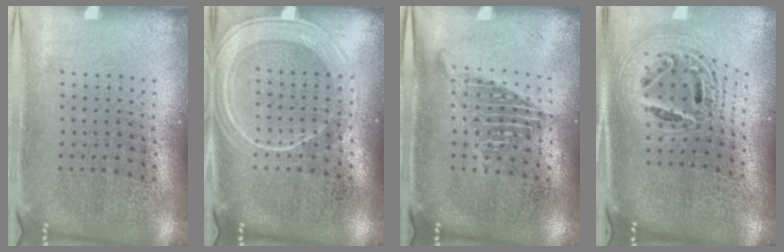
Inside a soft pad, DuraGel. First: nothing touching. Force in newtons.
{"total": 3.0, "press": 2.9, "slide": 0.5}
{"total": 1.3, "press": 1.2, "slide": 0.6}
{"total": 2.3, "press": 1.8, "slide": 1.4}